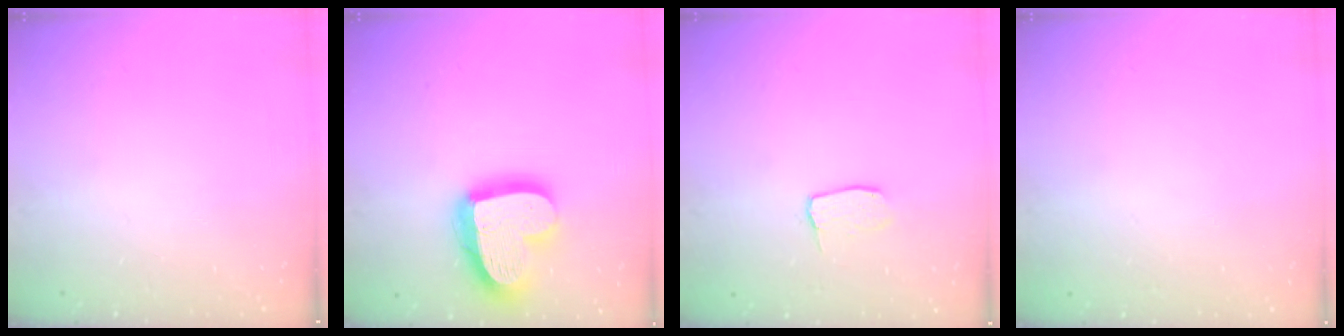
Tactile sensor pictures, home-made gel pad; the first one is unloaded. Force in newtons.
{"total": 20.8, "press": 20.7, "slide": 1.9}
{"total": 5.6, "press": 5.6, "slide": 0.4}
{"total": 0.0}